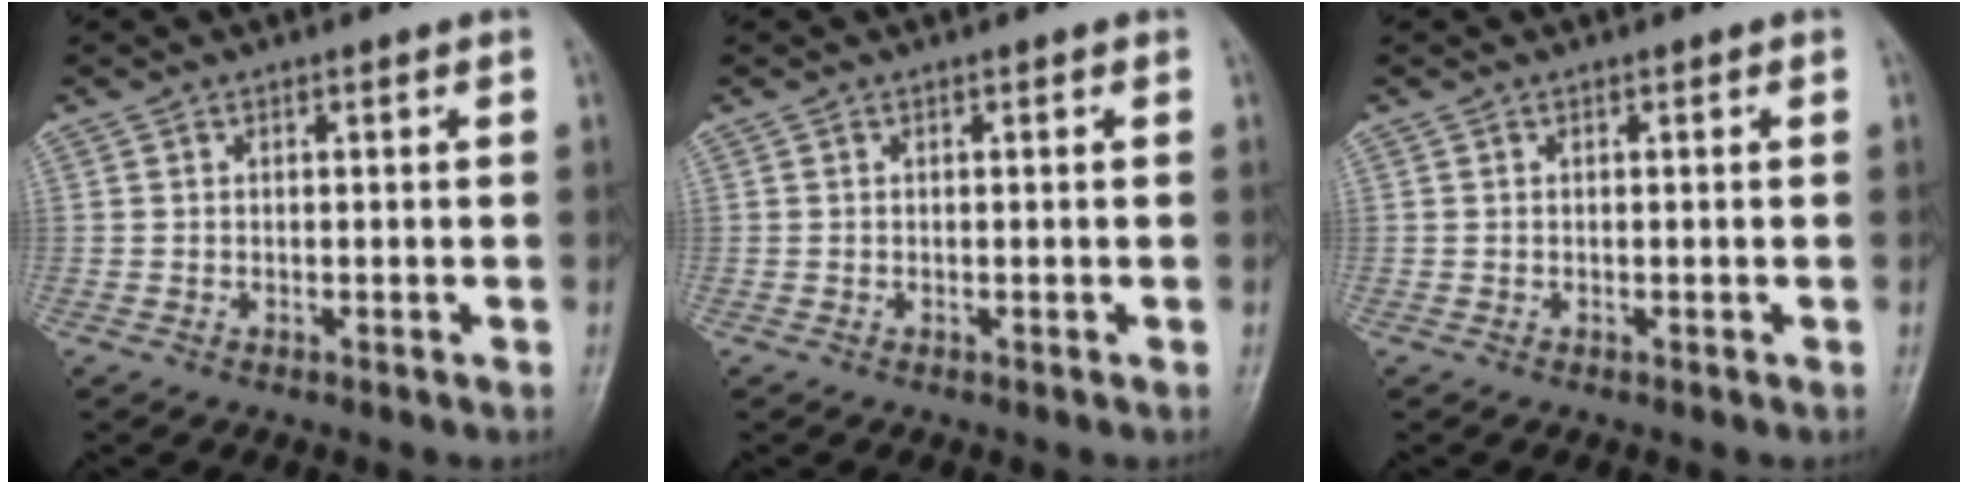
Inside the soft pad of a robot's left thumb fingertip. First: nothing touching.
{"total": 0.0}
{"total": 0.0}